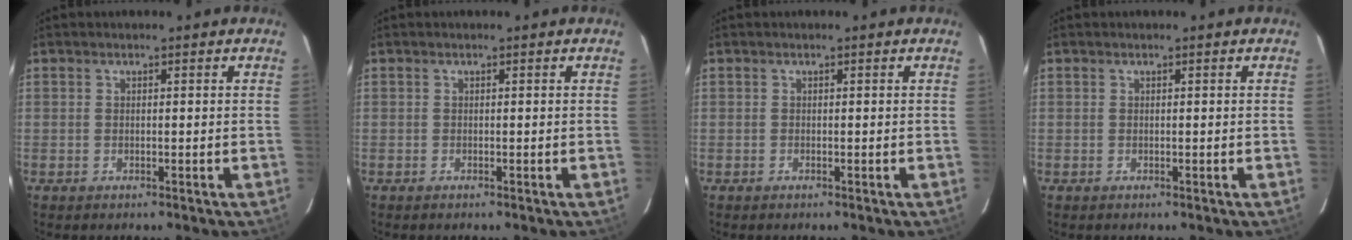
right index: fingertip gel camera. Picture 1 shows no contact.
{"total": 0.0}
{"total": 0.0}
{"total": 0.0}